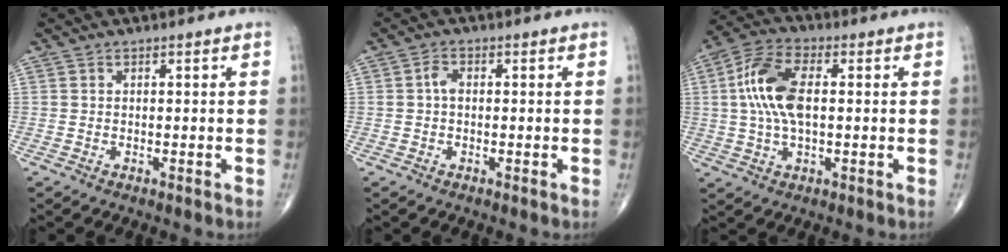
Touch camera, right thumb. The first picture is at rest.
{"total": 1.8, "force": [-0.1, 1.2, 1.4], "torque": [-0.023, 0.003, -0.006]}
{"total": 11.4, "force": [1.1, 5.5, 9.9], "torque": [-0.210, 0.016, 0.017]}